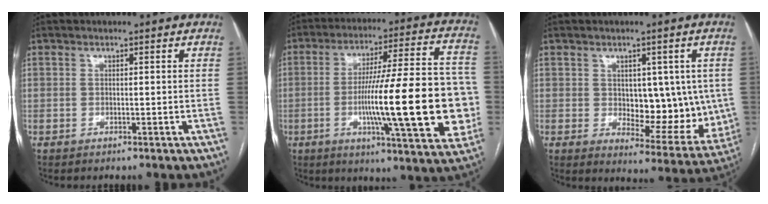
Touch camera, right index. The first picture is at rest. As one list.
[{"total": 23.4, "force": [-4.0, 2.9, 22.9], "torque": [-0.298, 0.017, -0.054]}, {"total": 11.8, "force": [0.6, 6.4, 9.8], "torque": [-0.113, 0.001, 0.028]}]